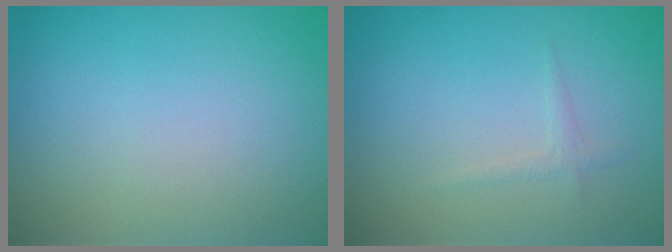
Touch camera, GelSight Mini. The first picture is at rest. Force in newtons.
{"total": 0.8, "press": 0.8, "slide": 0.0}